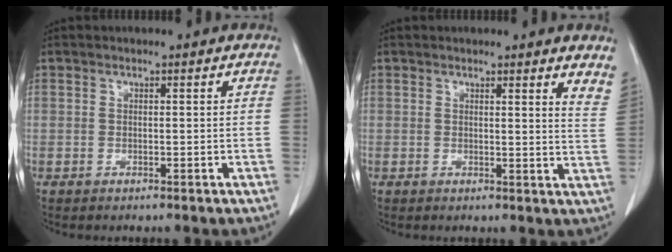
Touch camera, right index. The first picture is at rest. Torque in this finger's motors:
{"motor_torque": [-0.08, 0.21, 0.00, 0.00]}